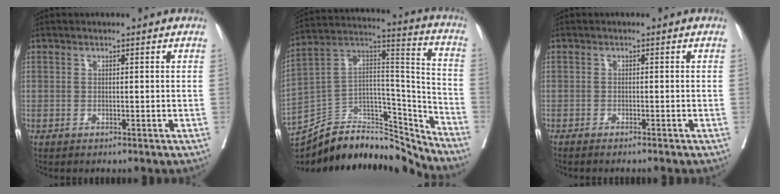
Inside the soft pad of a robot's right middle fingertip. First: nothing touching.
{"total": 23.1, "force": [-21.4, 5.9, 6.3], "torque": [-0.128, 0.041, -0.354]}
{"total": 4.4, "force": [-3.8, -0.5, 2.1], "torque": [-0.014, -0.002, -0.050]}